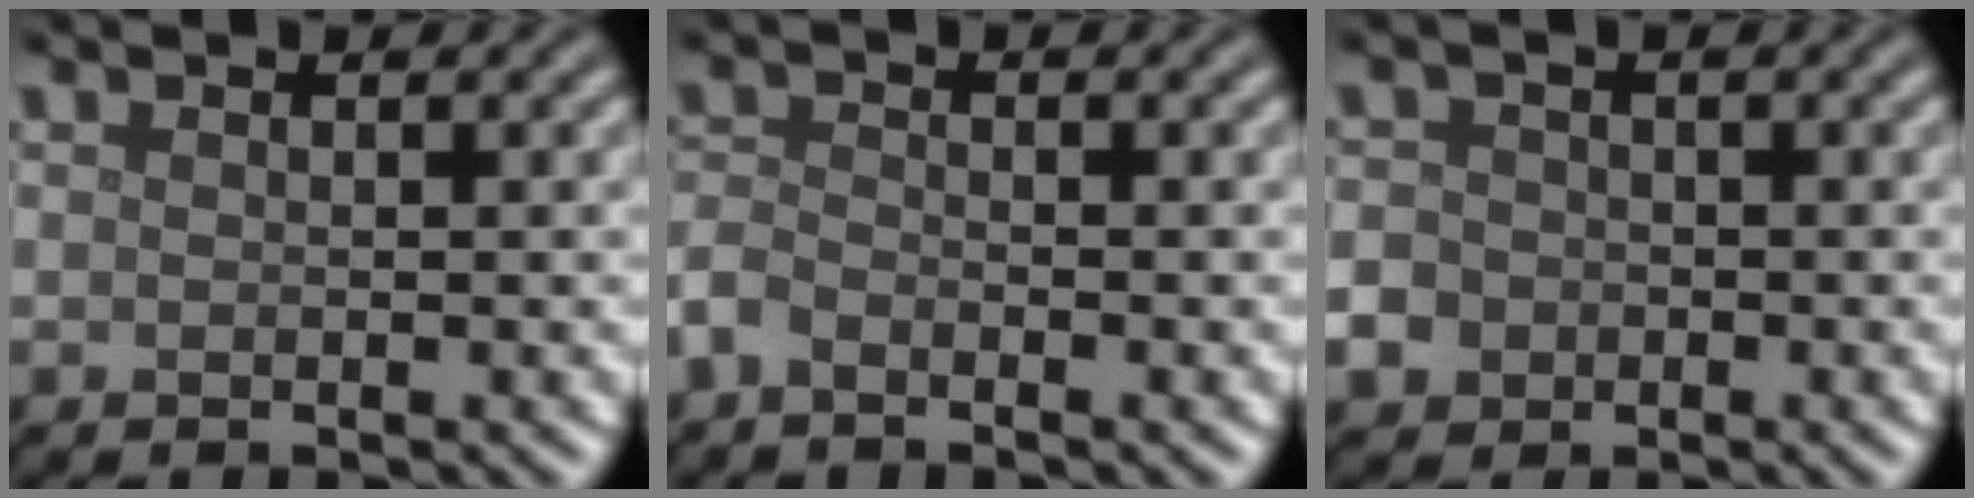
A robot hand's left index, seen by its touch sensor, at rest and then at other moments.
{"total": 2.0, "force": [-1.5, 0.8, 1.0], "torque": [-0.021, 0.001, -0.041]}
{"total": 4.8, "force": [-2.1, 4.1, 1.5], "torque": [-0.026, -0.009, -0.054]}